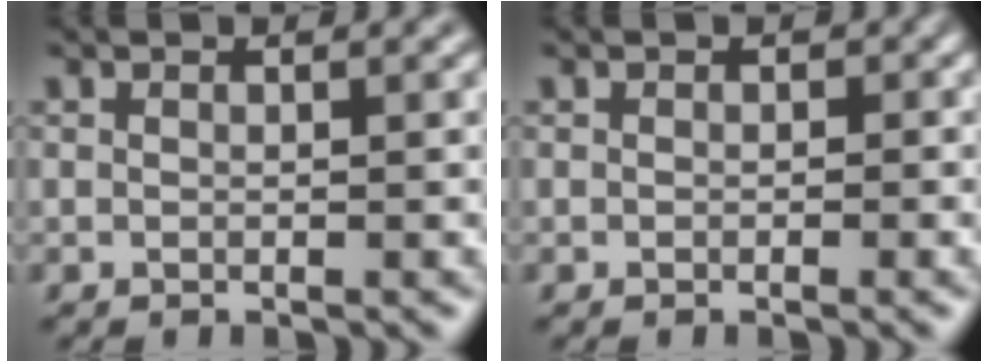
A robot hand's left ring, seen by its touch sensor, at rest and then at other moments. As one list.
[{"total": 0.5, "force": [-0.2, 0.5, 0.1], "torque": [0.008, 0.001, 0.000]}]